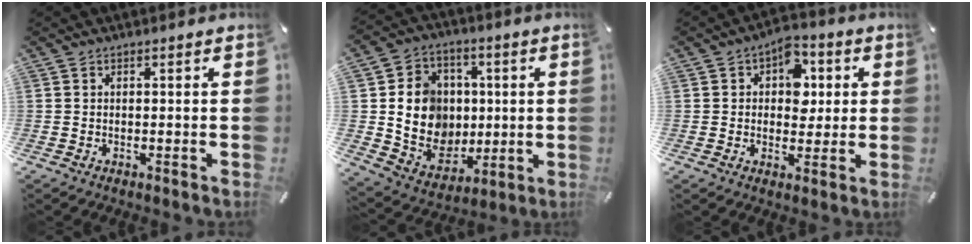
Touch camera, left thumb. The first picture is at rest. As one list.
[{"total": 14.0, "force": [1.5, 12.9, 5.3], "torque": [-0.098, -0.002, 0.044]}, {"total": 8.5, "force": [1.6, 6.6, 5.1], "torque": [-0.054, 0.000, 0.023]}]